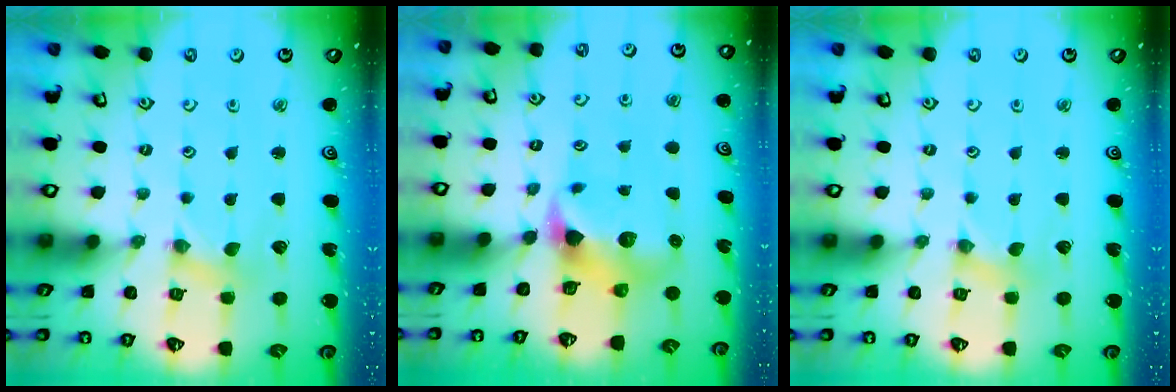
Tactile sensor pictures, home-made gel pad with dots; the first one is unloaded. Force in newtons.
{"total": 7.7, "press": 7.7, "slide": 1.0}
{"total": 0.0}